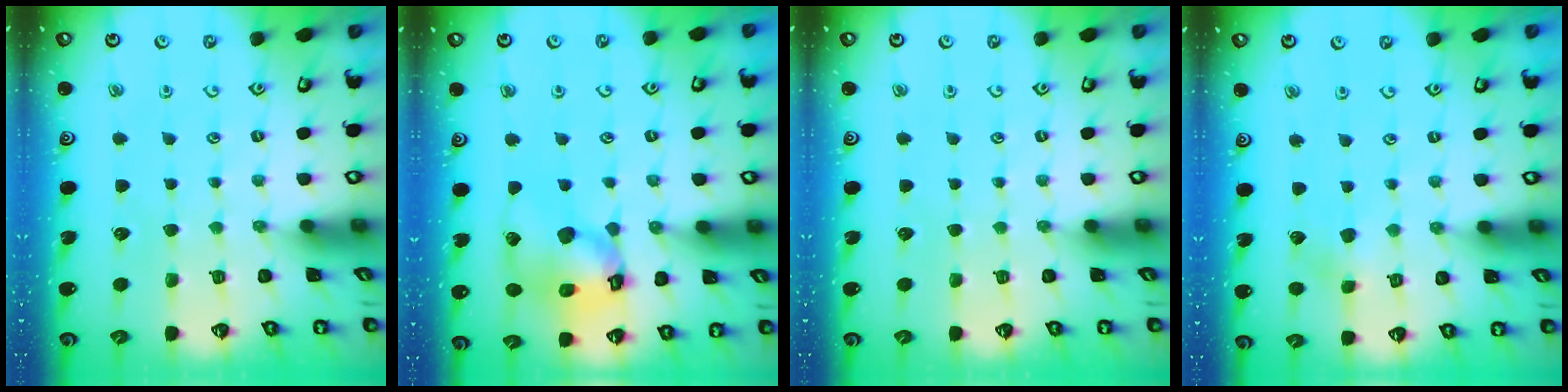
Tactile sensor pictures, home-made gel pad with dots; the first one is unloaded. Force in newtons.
{"total": 14.5, "press": 14.4, "slide": 1.8}
{"total": 0.0}
{"total": 3.9, "press": 3.9, "slide": 0.5}